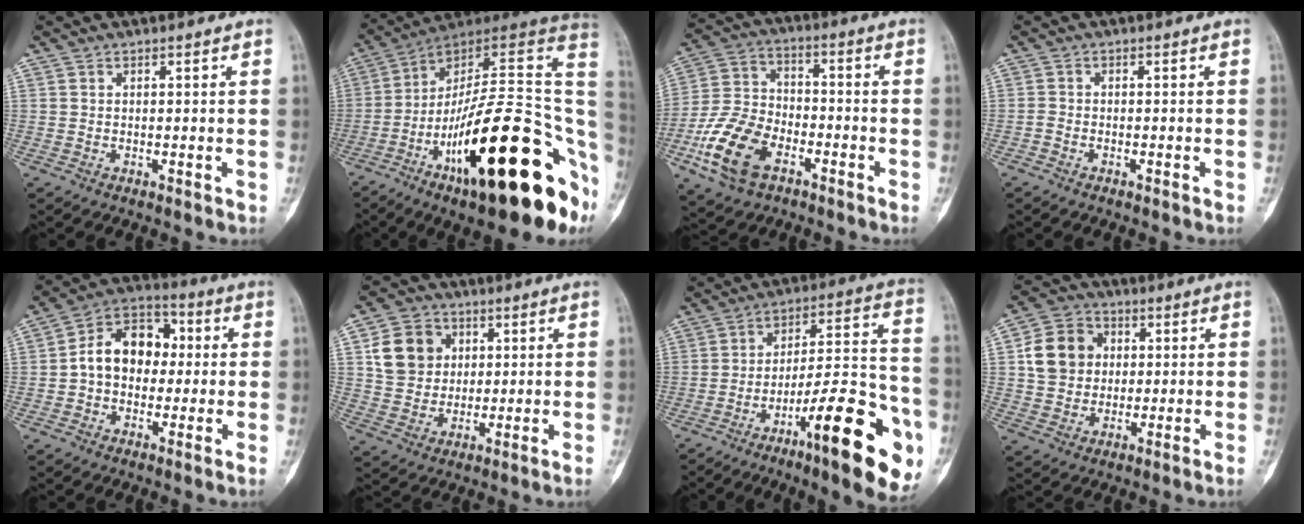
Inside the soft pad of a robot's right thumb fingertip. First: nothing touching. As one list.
[{"total": 32.7, "force": [-10.6, 10.4, 29.1], "torque": [-0.360, 0.055, -0.164]}, {"total": 14.7, "force": [-6.8, 8.9, 9.5], "torque": [-0.190, 0.028, -0.131]}, {"total": 0.8, "force": [-0.7, 0.4, 0.3], "torque": [-0.010, 0.000, -0.019]}, {"total": 12.4, "force": [0.5, 9.0, 8.5], "torque": [-0.110, 0.033, -0.004]}, {"total": 10.4, "force": [2.8, 8.9, 4.5], "torque": [-0.053, -0.001, 0.050]}, {"total": 23.1, "force": [-10.3, 5.6, 20.0], "torque": [-0.258, 0.058, -0.152]}, {"total": 10.4, "force": [1.8, 8.9, 5.2], "torque": [-0.071, 0.009, 0.024]}]